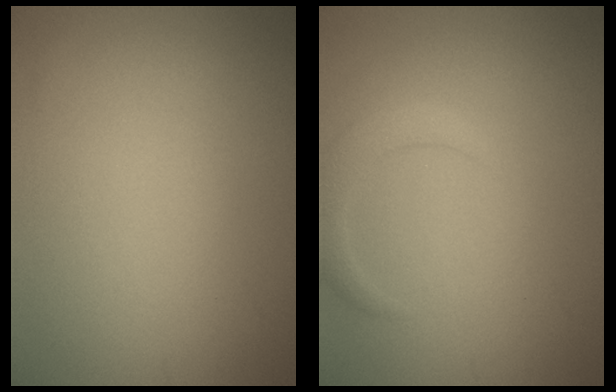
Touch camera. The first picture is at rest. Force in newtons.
{"total": 2.2, "press": 2.2, "slide": 0.2}